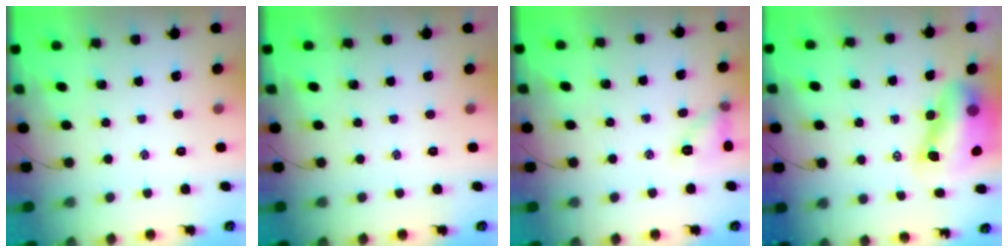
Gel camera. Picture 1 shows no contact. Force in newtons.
{"total": 0.0}
{"total": 7.5, "press": 7.4, "slide": 1.4}
{"total": 10.3, "press": 10.0, "slide": 2.5}